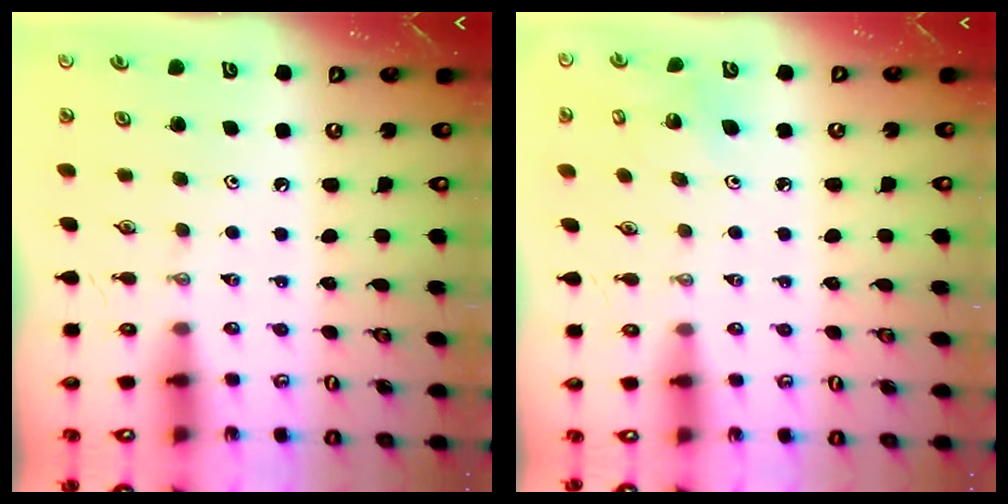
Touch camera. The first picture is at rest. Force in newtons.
{"total": 3.7, "press": 3.5, "slide": 1.4}